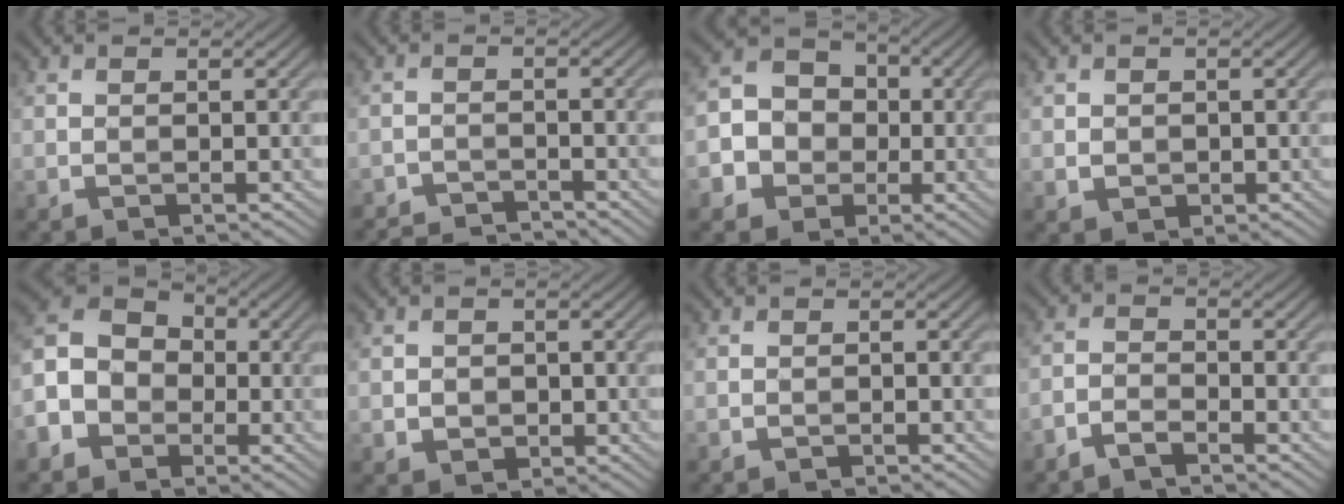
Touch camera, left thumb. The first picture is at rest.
{"total": 3.6, "force": [-3.5, 0.5, 0.7], "torque": [-0.009, -0.001, -0.067]}
{"total": 7.6, "force": [-1.6, 6.8, 2.9], "torque": [-0.065, -0.005, -0.051]}
{"total": 1.4, "force": [0.0, 1.3, 0.5], "torque": [-0.013, -0.008, 0.000]}
{"total": 9.2, "force": [-3.4, 7.3, 4.3], "torque": [-0.110, -0.022, -0.075]}
{"total": 2.2, "force": [-0.4, 1.9, 0.8], "torque": [-0.017, -0.008, -0.008]}
{"total": 0.6, "force": [-0.5, 0.1, 0.2], "torque": [0.001, 0.001, -0.010]}
{"total": 2.7, "force": [-2.3, 0.6, 1.3], "torque": [-0.030, 0.001, -0.053]}